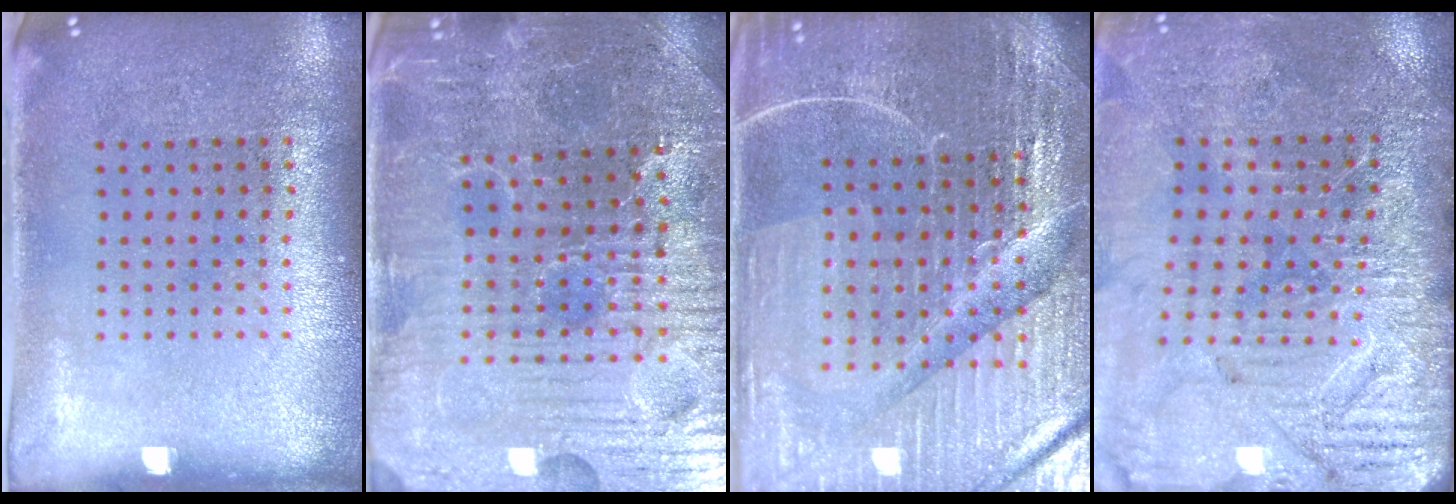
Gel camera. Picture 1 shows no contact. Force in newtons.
{"total": 4.8, "press": 4.7, "slide": 1.0}
{"total": 5.4, "press": 5.1, "slide": 1.9}
{"total": 3.6, "press": 3.6, "slide": 0.5}